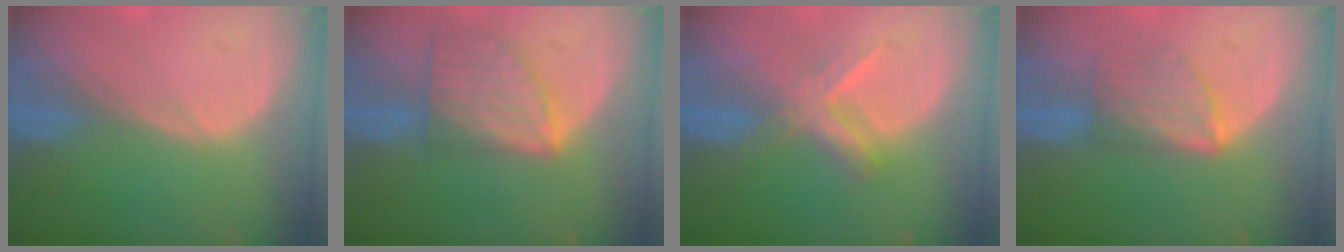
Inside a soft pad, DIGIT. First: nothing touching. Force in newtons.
{"total": 8.0, "press": 7.3, "slide": 3.2}
{"total": 5.5, "press": 5.4, "slide": 1.0}
{"total": 5.9, "press": 5.8, "slide": 1.4}